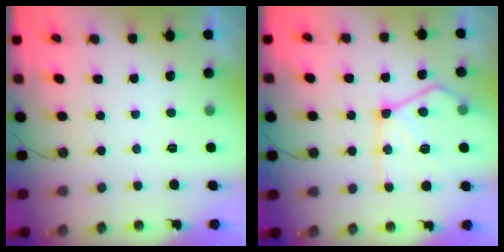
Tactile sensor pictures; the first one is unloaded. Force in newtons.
{"total": 17.9, "press": 17.8, "slide": 1.9}